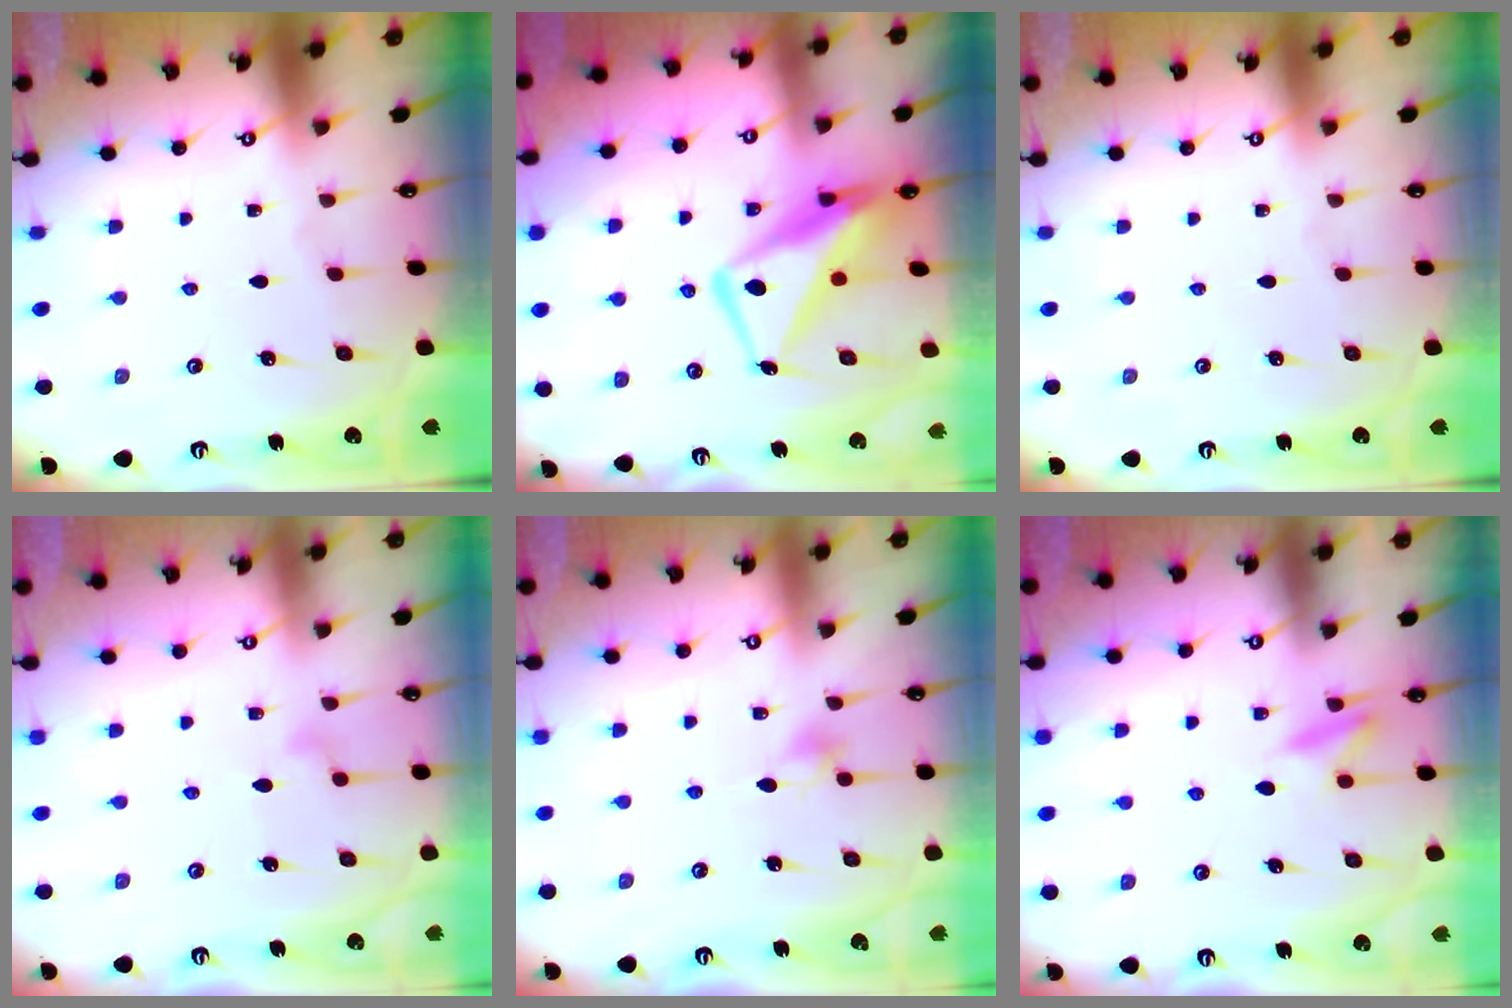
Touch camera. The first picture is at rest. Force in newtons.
{"total": 11.6, "press": 11.5, "slide": 1.6}
{"total": 0.0}
{"total": 7.9, "press": 7.9, "slide": 0.4}
{"total": 7.2, "press": 7.1, "slide": 1.2}
{"total": 10.0, "press": 9.9, "slide": 1.5}